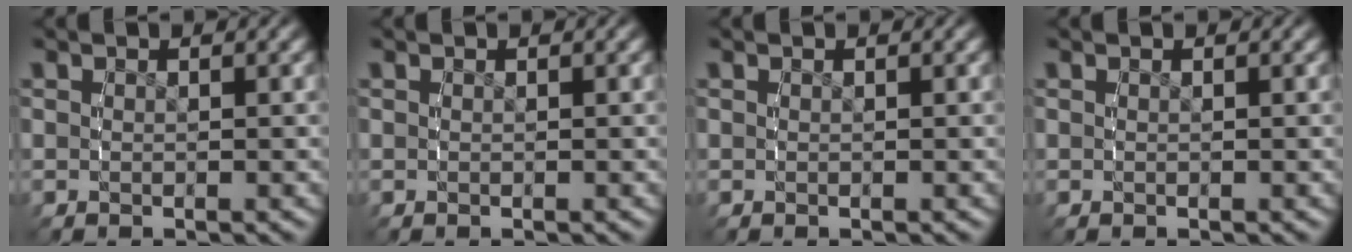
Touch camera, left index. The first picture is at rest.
{"total": 0.0}
{"total": 0.0}
{"total": 0.0}